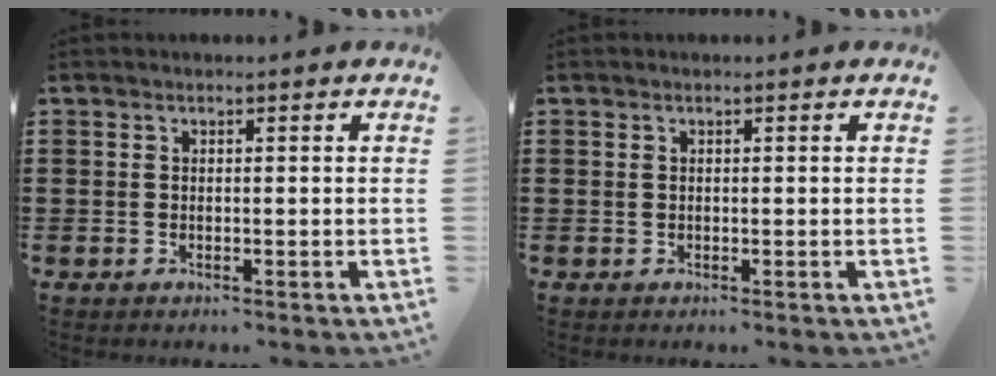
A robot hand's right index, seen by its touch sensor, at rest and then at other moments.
{"total": 0.0}